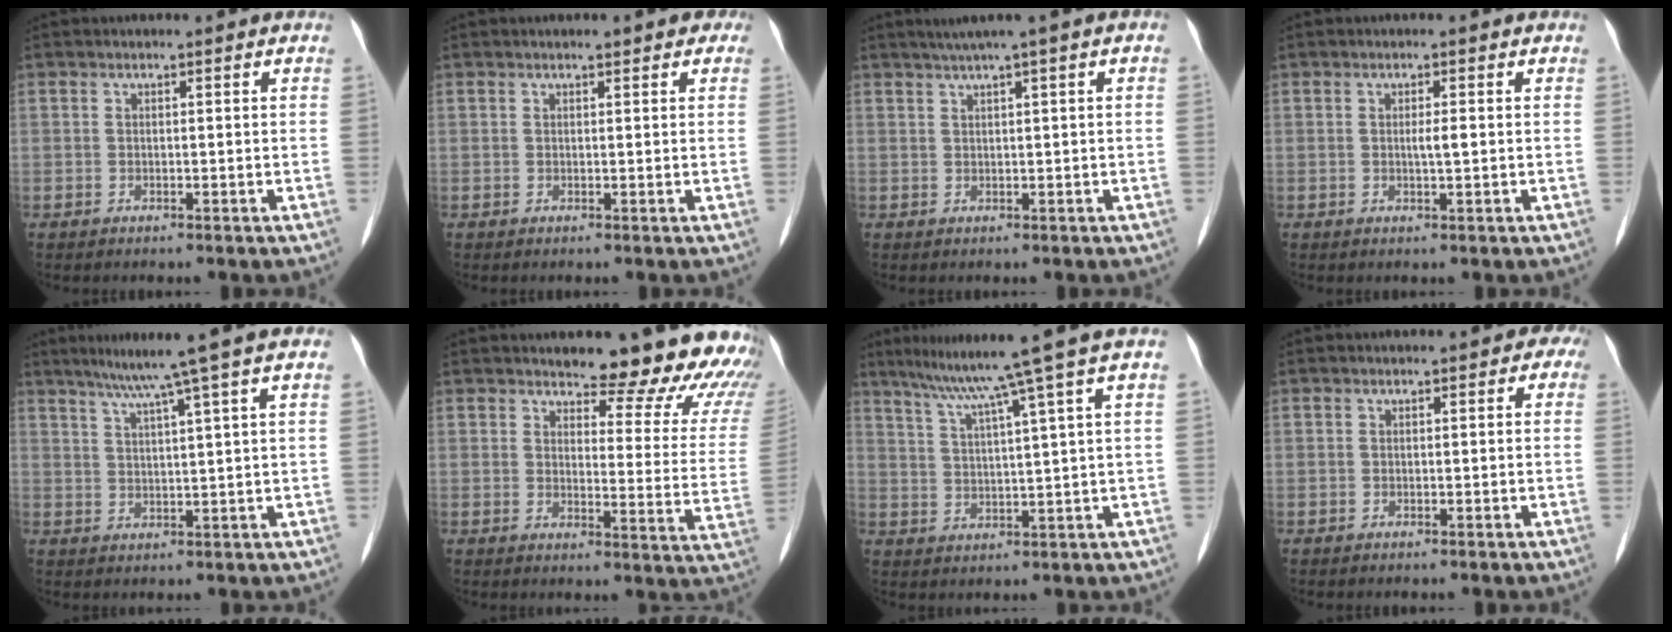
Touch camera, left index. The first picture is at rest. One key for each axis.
{"total": 2.2, "fx": 1.4, "fy": 1.0, "fz": 1.4, "tx": -0.008, "ty": 0.012, "tz": 0.010}
{"total": 3.7, "fx": 1.8, "fy": -0.4, "fz": 3.2, "tx": -0.059, "ty": 0.016, "tz": 0.034}
{"total": 1.4, "fx": 0.0, "fy": 0.0, "fz": 1.4, "tx": -0.030, "ty": -0.001, "tz": 0.003}
{"total": 7.0, "fx": 5.0, "fy": -2.0, "fz": 4.6, "tx": -0.073, "ty": 0.012, "tz": 0.081}
{"total": 18.0, "fx": 16.7, "fy": 3.4, "fz": 5.7, "tx": -0.043, "ty": -0.096, "tz": 0.168}
{"total": 10.2, "fx": 7.2, "fy": -3.0, "fz": 6.5, "tx": -0.105, "ty": 0.001, "tz": 0.111}
{"total": 1.6, "fx": 0.0, "fy": 1.3, "fz": 0.9, "tx": 0.006, "ty": 0.010, "tz": -0.013}